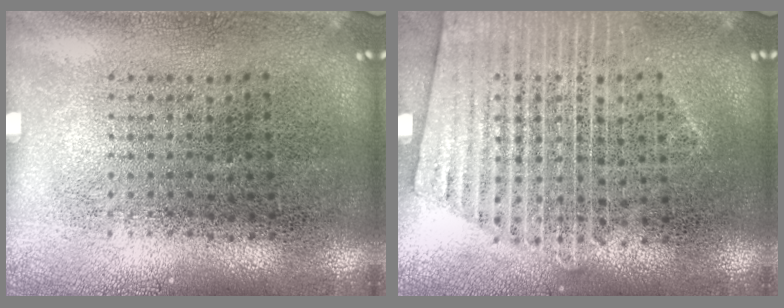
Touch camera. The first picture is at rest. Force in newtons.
{"total": 1.7, "press": 1.6, "slide": 0.4}